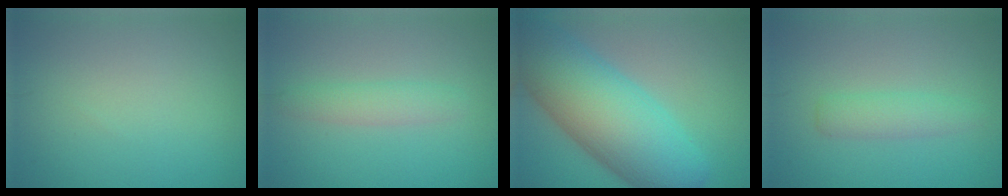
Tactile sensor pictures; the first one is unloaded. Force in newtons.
{"total": 2.1, "press": 2.1, "slide": 0.1}
{"total": 12.2, "press": 12.2, "slide": 0.4}
{"total": 2.1, "press": 2.1, "slide": 0.1}